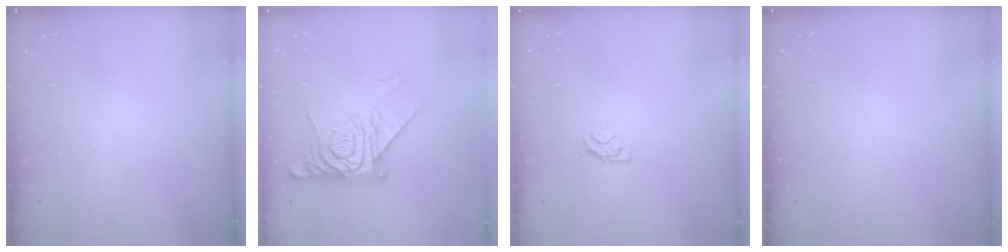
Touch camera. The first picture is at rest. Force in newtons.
{"total": 15.0, "press": 15.0, "slide": 1.3}
{"total": 3.4, "press": 3.4, "slide": 0.5}
{"total": 0.0}